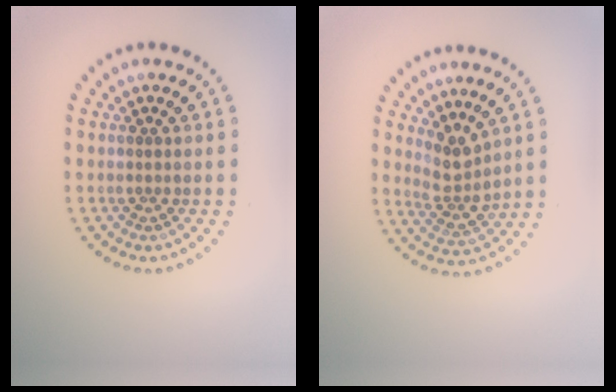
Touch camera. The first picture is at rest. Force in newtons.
{"total": 2.7, "press": 2.0, "slide": 1.8}